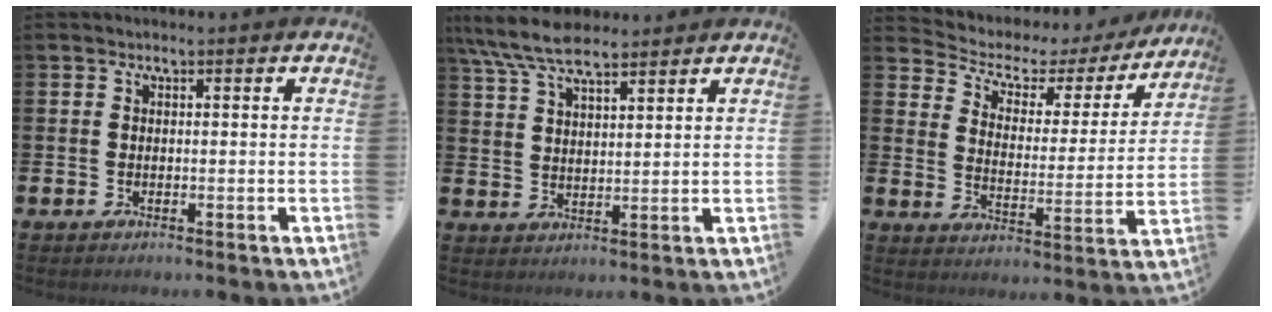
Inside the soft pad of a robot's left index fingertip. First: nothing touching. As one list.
[{"total": 8.0, "force": [6.9, 2.2, 3.4], "torque": [-0.082, -0.024, 0.124]}, {"total": 5.1, "force": [3.9, 2.8, 1.6], "torque": [-0.058, -0.028, 0.057]}]